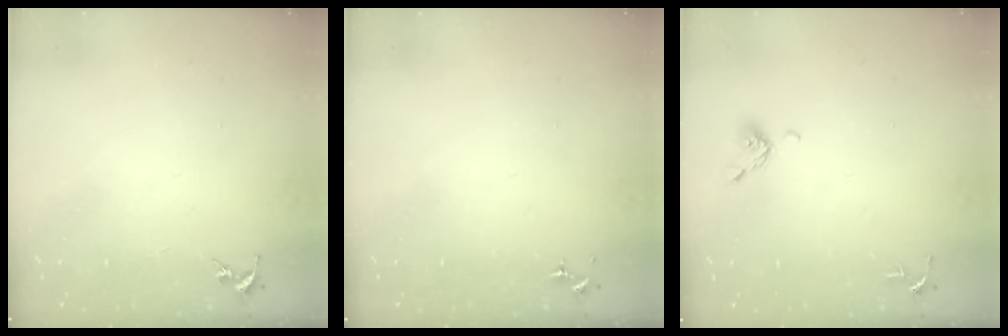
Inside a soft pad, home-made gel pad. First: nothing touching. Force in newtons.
{"total": 0.0}
{"total": 5.9, "press": 5.7, "slide": 1.5}